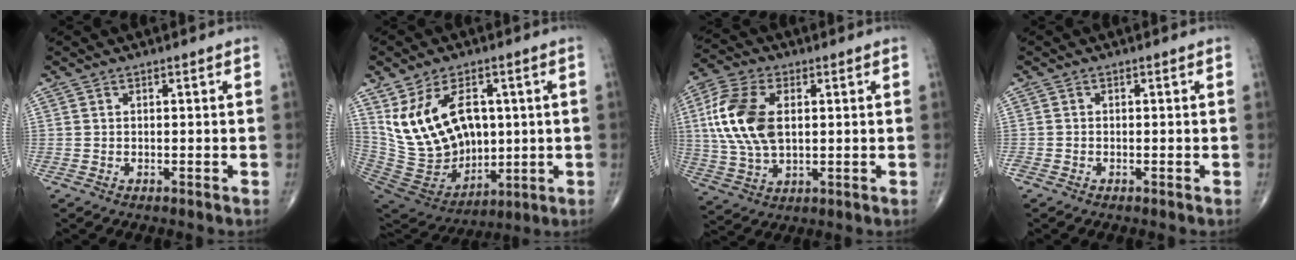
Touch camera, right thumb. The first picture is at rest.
{"total": 18.2, "force": [4.5, 12.3, 12.5], "torque": [-0.208, -0.014, 0.116]}
{"total": 14.4, "force": [2.3, 8.2, 11.6], "torque": [-0.245, 0.001, 0.044]}
{"total": 0.6, "force": [-0.4, 0.4, 0.2], "torque": [-0.005, 0.000, -0.009]}